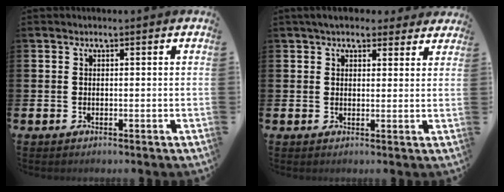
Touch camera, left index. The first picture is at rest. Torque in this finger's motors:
{"motor_torque": [1.12, -1.02, 0.66, 0.14]}